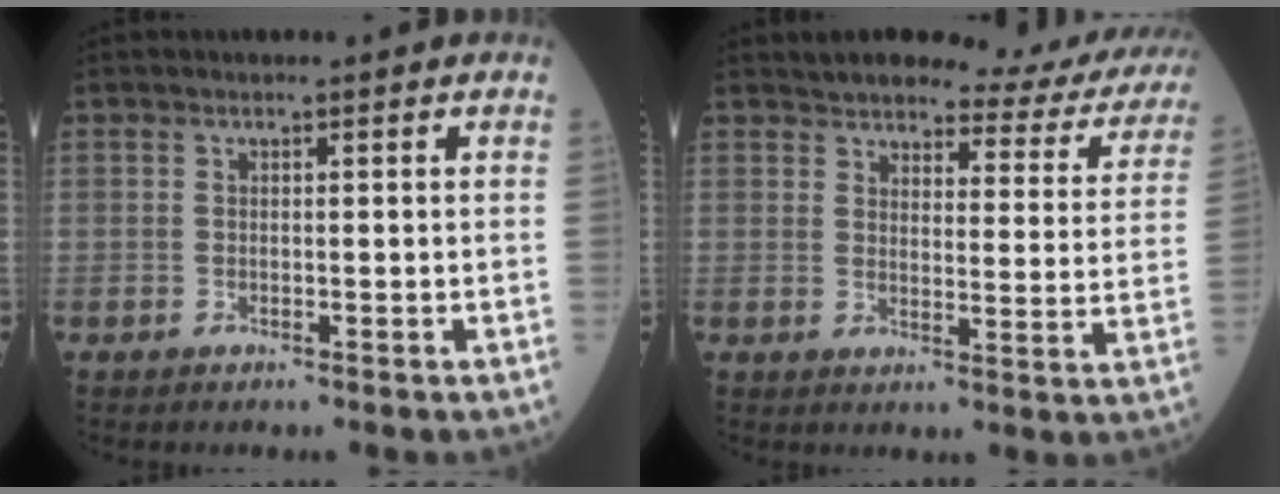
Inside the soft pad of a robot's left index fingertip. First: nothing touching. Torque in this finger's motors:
{"motor_torque": [1.06, -1.08, 0.05, 0.04]}